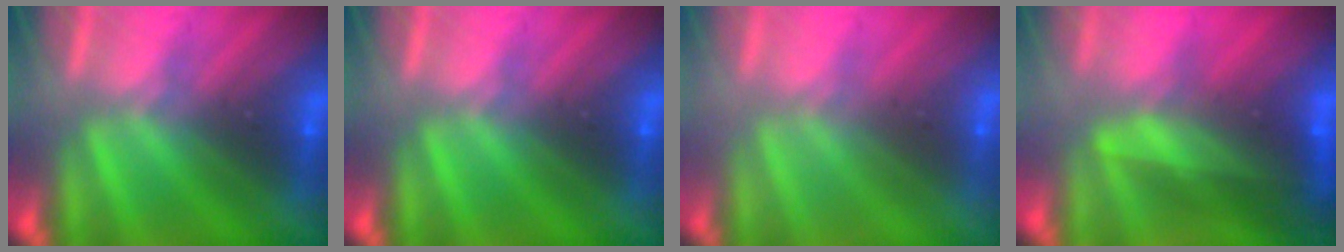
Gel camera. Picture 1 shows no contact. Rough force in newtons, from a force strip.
{"total": 0.0}
{"total": 3.3}
{"total": 6.9}